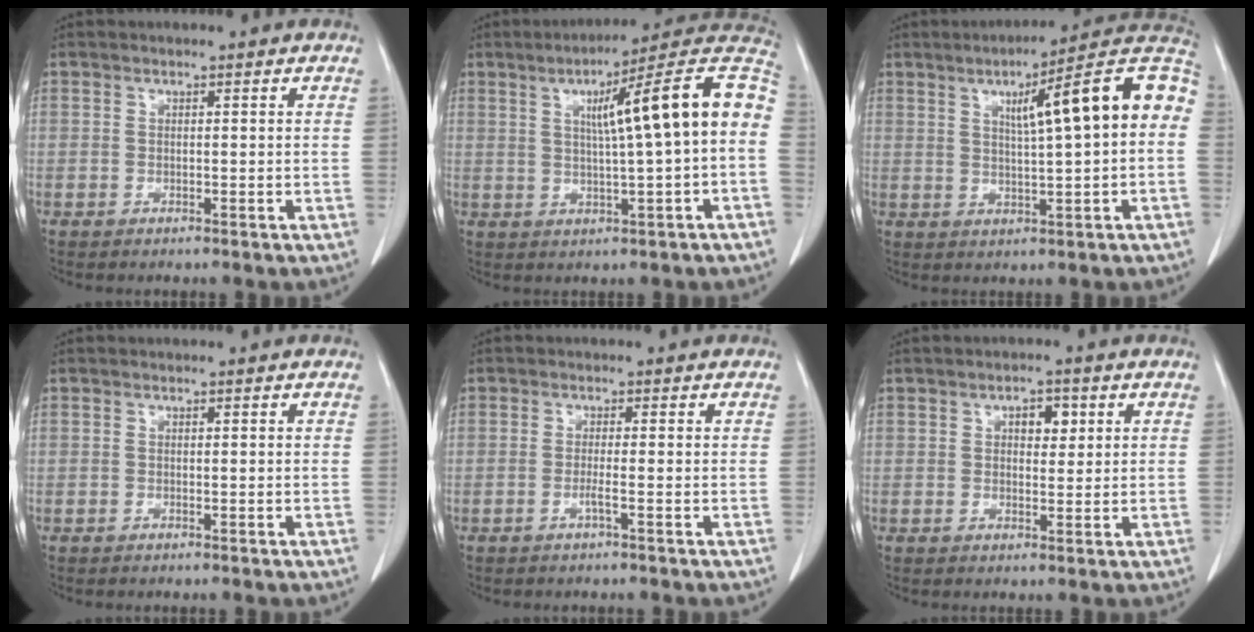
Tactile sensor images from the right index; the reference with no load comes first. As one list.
[{"total": 16.3, "force": [2.1, 0.1, 16.2], "torque": [-0.222, 0.034, 0.024]}, {"total": 14.8, "force": [2.7, 1.0, 14.5], "torque": [-0.200, 0.034, 0.032]}, {"total": 0.0}, {"total": 1.3, "force": [-0.7, -0.4, 1.1], "torque": [-0.020, -0.001, -0.015]}, {"total": 3.2, "force": [1.2, 1.7, 2.4], "torque": [-0.034, 0.004, 0.017]}]